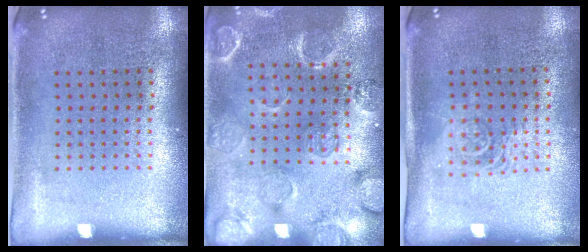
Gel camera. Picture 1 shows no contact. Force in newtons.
{"total": 2.4, "press": 2.2, "slide": 0.8}
{"total": 1.5, "press": 1.2, "slide": 0.9}